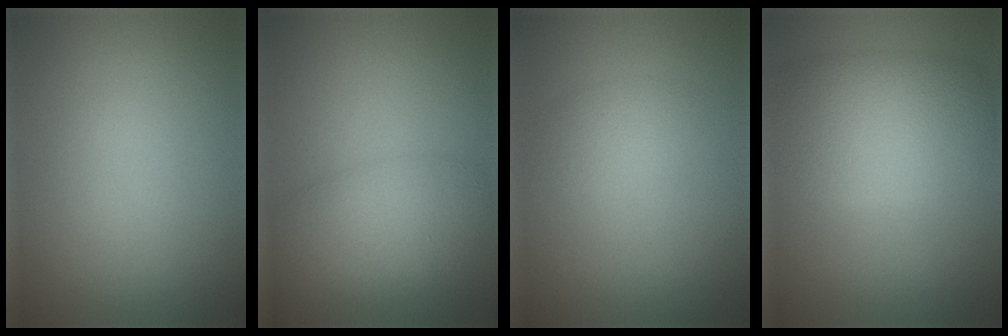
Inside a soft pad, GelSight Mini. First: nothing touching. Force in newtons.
{"total": 4.8, "press": 4.8, "slide": 0.2}
{"total": 1.8, "press": 1.8, "slide": 0.1}
{"total": 7.8, "press": 7.8, "slide": 0.5}